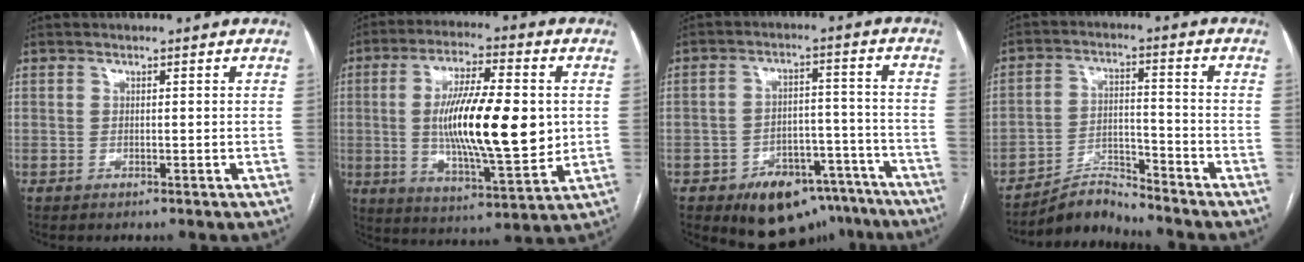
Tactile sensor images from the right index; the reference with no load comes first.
{"total": 17.4, "force": [0.5, 3.9, 17.0], "torque": [-0.305, -0.008, 0.007]}
{"total": 13.4, "force": [-9.2, 7.8, 5.8], "torque": [-0.050, 0.043, -0.130]}
{"total": 5.8, "force": [-5.8, 0.2, -0.4], "torque": [0.008, 0.009, -0.102]}